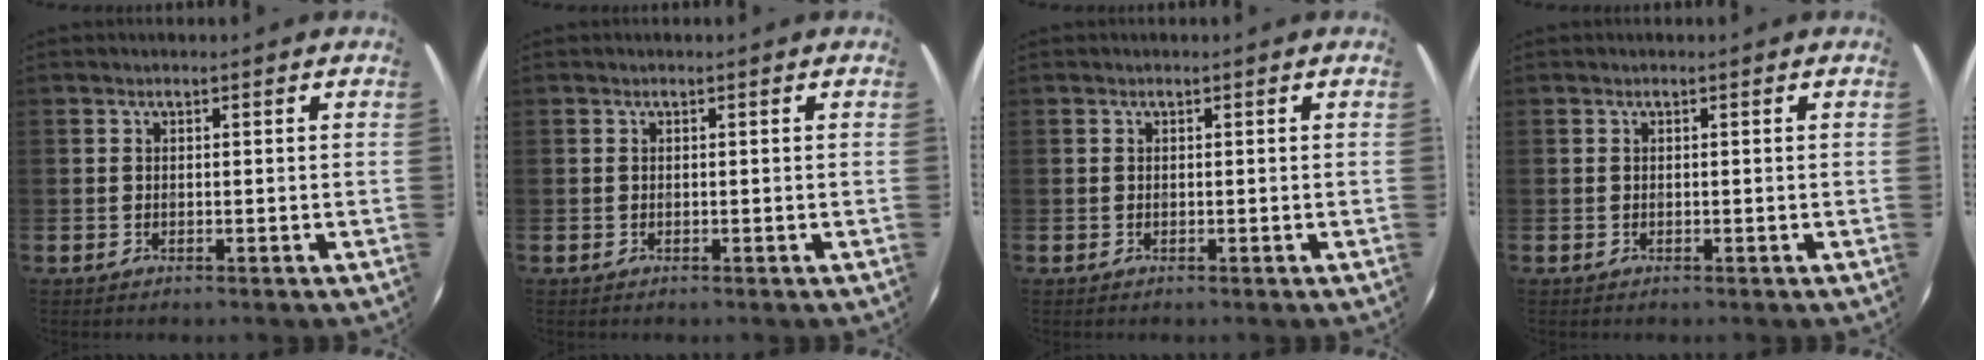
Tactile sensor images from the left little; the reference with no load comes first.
{"total": 0.0}
{"total": 0.0}
{"total": 0.0}